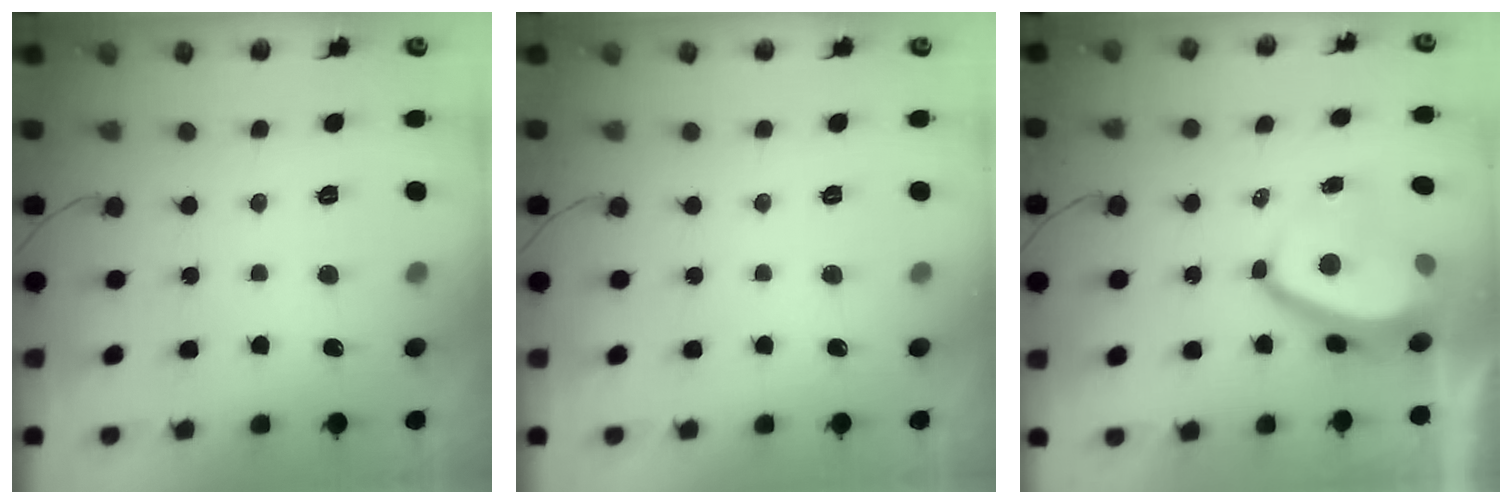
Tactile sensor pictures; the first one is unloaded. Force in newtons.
{"total": 0.0}
{"total": 7.1, "press": 7.0, "slide": 1.1}